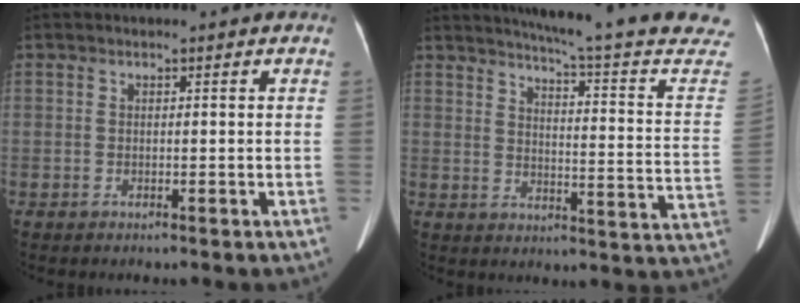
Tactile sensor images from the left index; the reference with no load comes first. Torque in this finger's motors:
{"motor_torque": [-0.11, -0.59, 0.01, 0.05]}